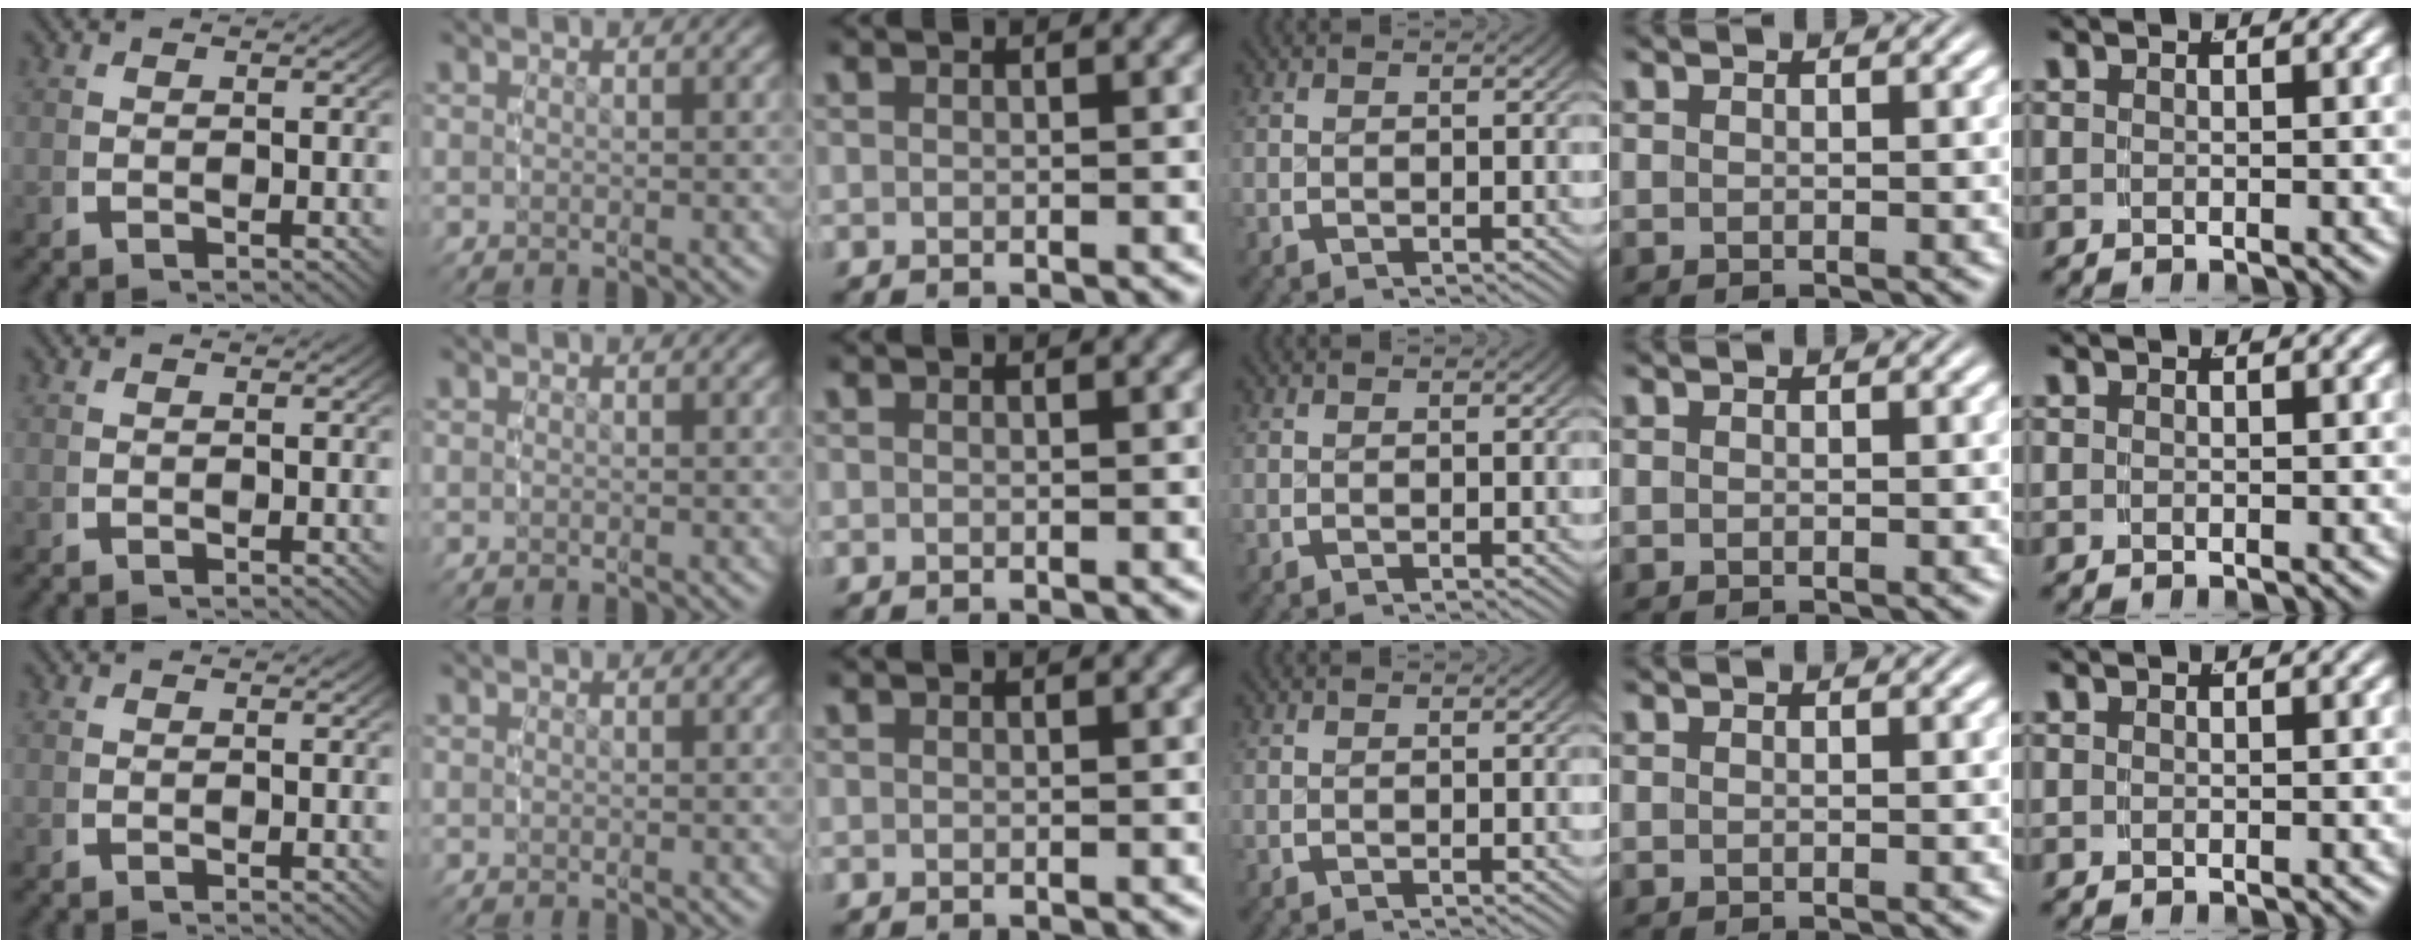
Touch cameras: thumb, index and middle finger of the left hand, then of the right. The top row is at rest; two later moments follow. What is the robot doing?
{"motion": "reach", "object": "shorts"}